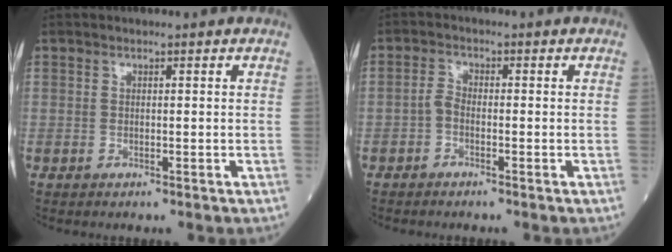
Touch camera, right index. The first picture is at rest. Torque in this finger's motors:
{"motor_torque": [0.02, -0.04, 0.01, -0.01]}